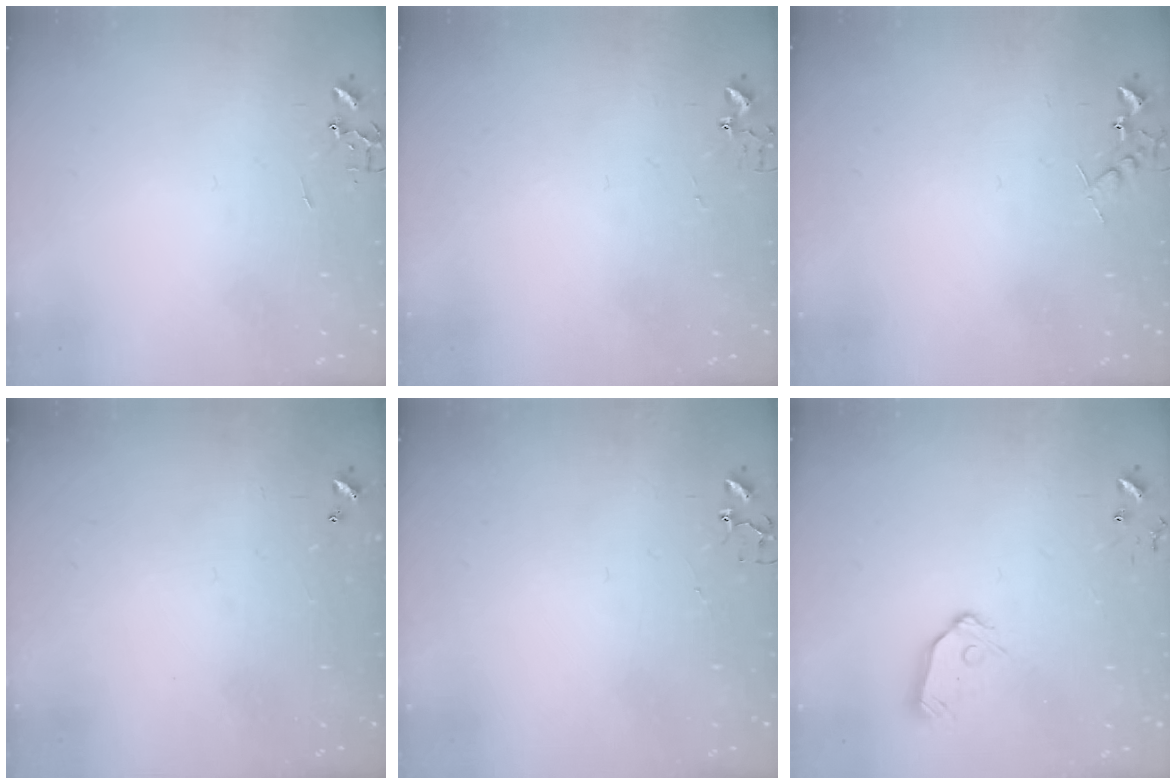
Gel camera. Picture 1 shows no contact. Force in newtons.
{"total": 2.7, "press": 2.7, "slide": 0.3}
{"total": 6.6, "press": 6.5, "slide": 0.7}
{"total": 0.0}
{"total": 3.9, "press": 3.8, "slide": 0.2}
{"total": 8.0, "press": 8.0, "slide": 0.5}